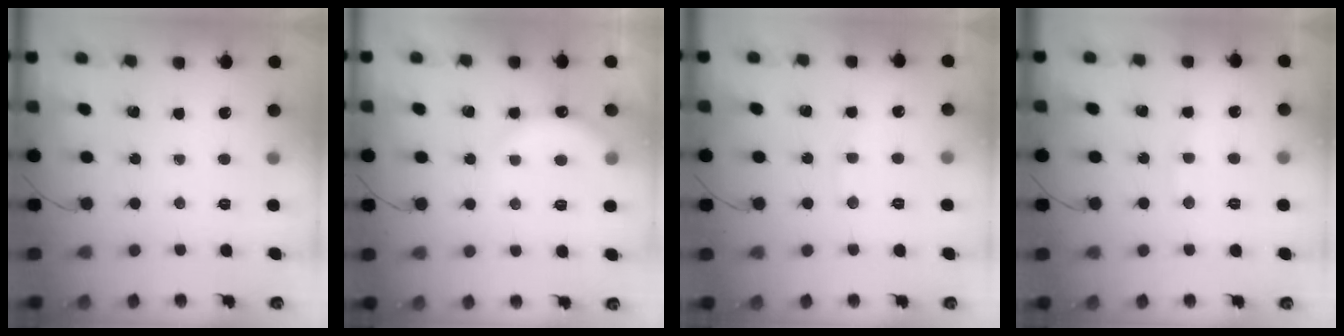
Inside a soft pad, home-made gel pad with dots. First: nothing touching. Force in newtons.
{"total": 6.5, "press": 6.4, "slide": 1.2}
{"total": 7.4, "press": 7.3, "slide": 1.1}
{"total": 7.1, "press": 6.9, "slide": 1.5}